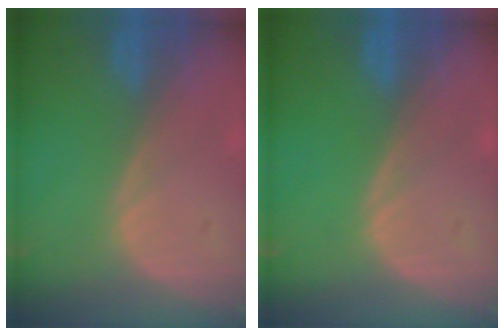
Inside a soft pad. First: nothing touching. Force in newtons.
{"total": 0.0}